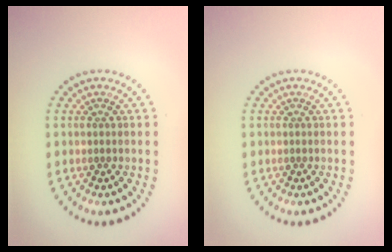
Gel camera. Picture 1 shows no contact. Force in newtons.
{"total": 0.0}